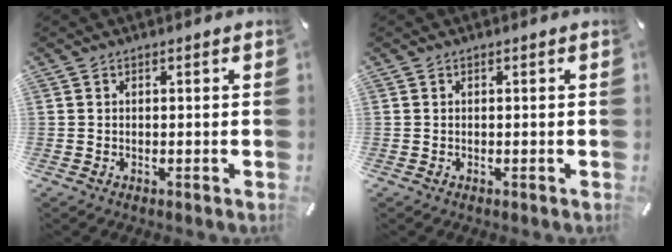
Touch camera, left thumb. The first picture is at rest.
{"total": 0.0}